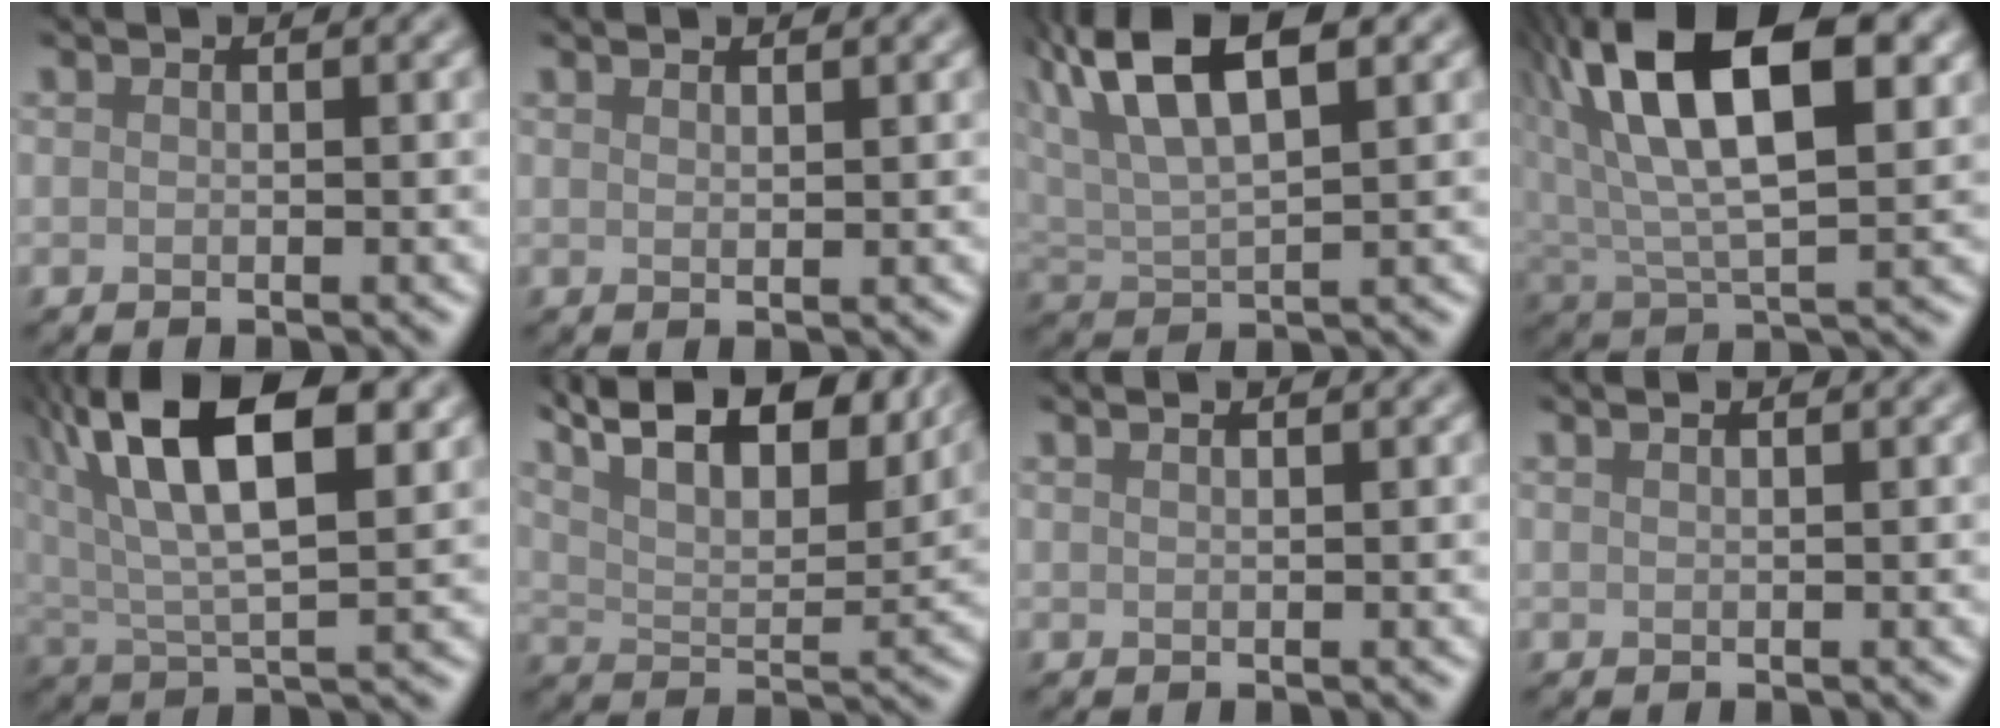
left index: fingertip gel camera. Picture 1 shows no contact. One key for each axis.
{"total": 1.0, "fx": 0.8, "fy": 0.2, "fz": 0.6, "tx": -0.004, "ty": 0.001, "tz": 0.010}
{"total": 9.8, "fx": 5.1, "fy": 3.9, "fz": 7.4, "tx": -0.143, "ty": 0.026, "tz": 0.087}
{"total": 14.0, "fx": 5.7, "fy": 6.2, "fz": 11.2, "tx": -0.198, "ty": 0.019, "tz": 0.095}
{"total": 15.1, "fx": 6.9, "fy": 6.3, "fz": 11.8, "tx": -0.212, "ty": 0.033, "tz": 0.106}
{"total": 16.5, "fx": 11.3, "fy": 5.8, "fz": 10.6, "tx": -0.173, "ty": 0.040, "tz": 0.141}
{"total": 1.7, "fx": 1.2, "fy": 0.6, "fz": 1.0, "tx": -0.002, "ty": -0.003, "tz": 0.002}
{"total": 1.4, "fx": 1.0, "fy": 0.5, "fz": 0.8, "tx": -0.001, "ty": -0.005, "tz": 0.004}